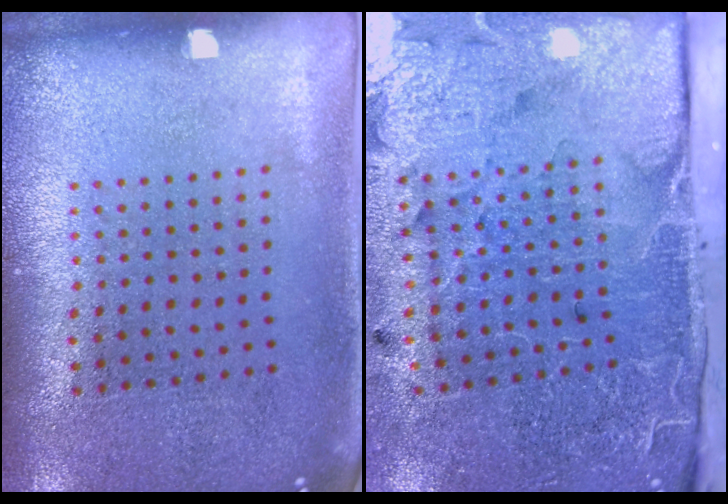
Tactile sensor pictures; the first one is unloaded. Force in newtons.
{"total": 4.1, "press": 3.7, "slide": 1.9}